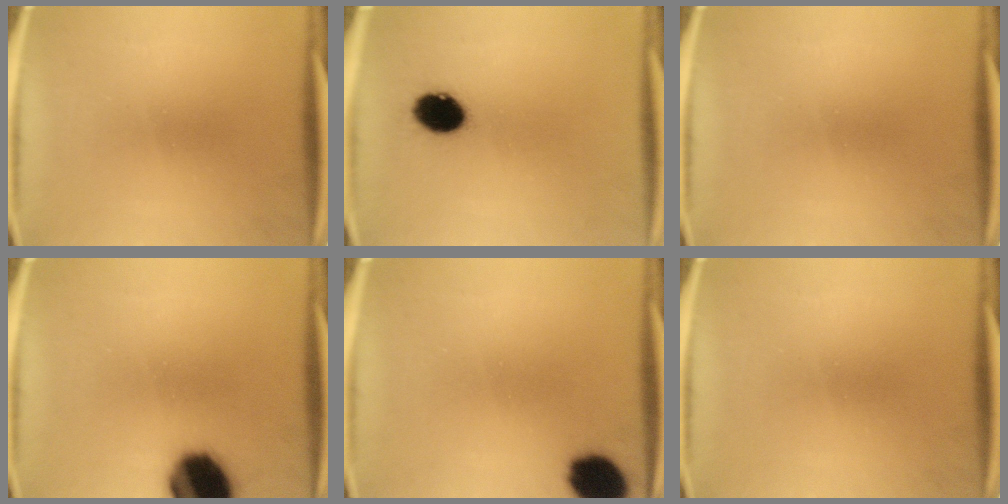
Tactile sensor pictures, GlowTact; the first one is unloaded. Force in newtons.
{"total": 8.6}
{"total": 0.0}
{"total": 18.4}
{"total": 10.7}
{"total": 0.0}